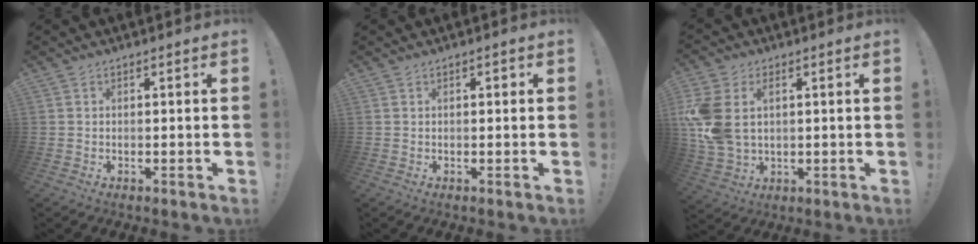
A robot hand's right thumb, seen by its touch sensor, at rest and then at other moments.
{"total": 0.6, "force": [-0.1, 0.5, 0.3], "torque": [0.001, 0.001, -0.005]}
{"total": 11.5, "force": [3.3, 7.9, 7.6], "torque": [-0.172, -0.010, 0.064]}